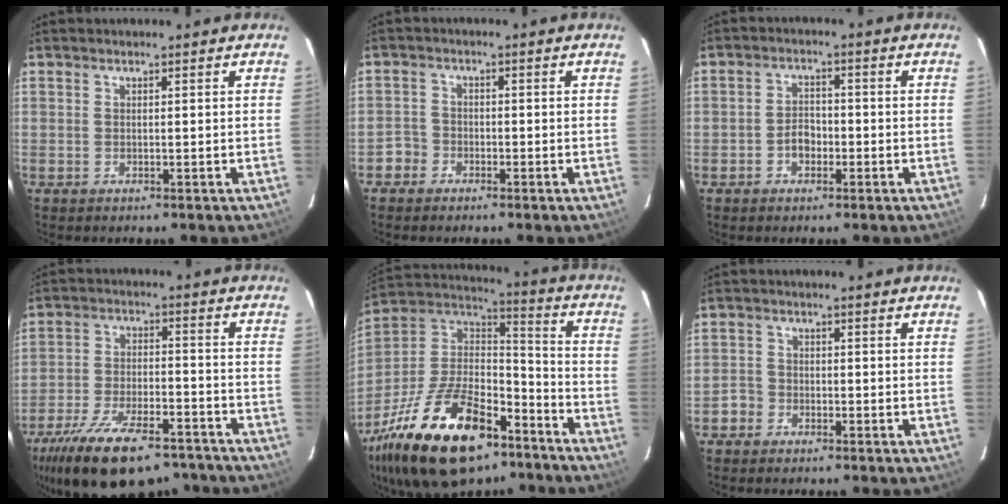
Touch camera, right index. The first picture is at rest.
{"total": 3.0, "force": [-1.9, 2.4, 0.0], "torque": [0.002, 0.015, -0.038]}
{"total": 3.5, "force": [-1.5, 2.5, 1.9], "torque": [-0.038, 0.009, -0.026]}
{"total": 21.9, "force": [-16.5, 8.4, 11.7], "torque": [-0.231, -0.026, -0.251]}
{"total": 31.3, "force": [-19.5, 14.3, 19.9], "torque": [-0.397, -0.011, -0.310]}
{"total": 2.8, "force": [-1.7, 2.2, 0.1], "torque": [-0.002, 0.012, -0.035]}